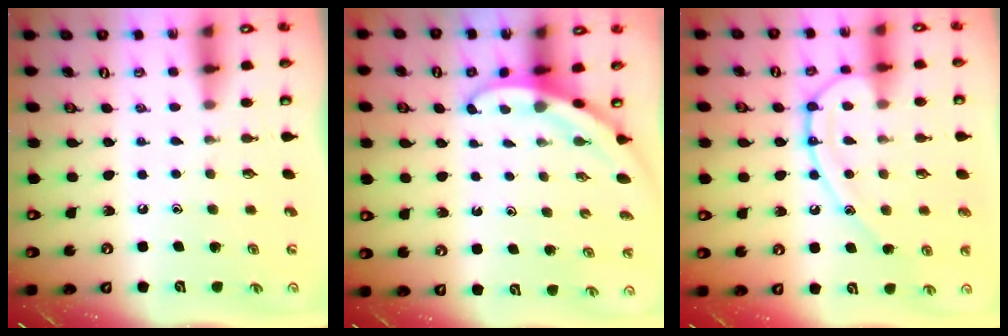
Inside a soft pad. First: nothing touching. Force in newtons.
{"total": 3.4, "press": 3.4, "slide": 0.1}
{"total": 13.8, "press": 13.7, "slide": 1.4}